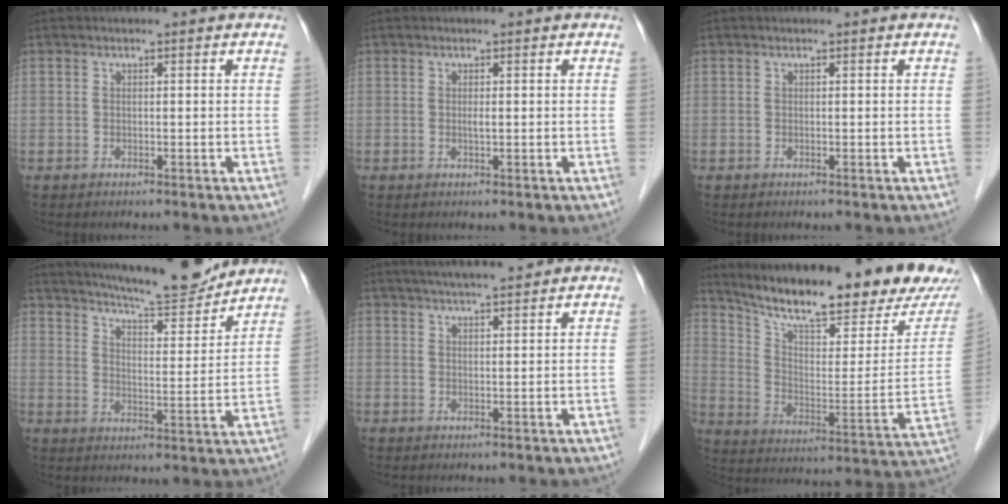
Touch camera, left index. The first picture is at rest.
{"total": 0.6, "force": [0.2, 0.1, 0.6], "torque": [-0.015, -0.002, 0.002]}
{"total": 0.0}
{"total": 15.1, "force": [14.0, 1.3, 5.5], "torque": [-0.092, -0.009, 0.204]}
{"total": 7.7, "force": [6.8, 0.6, 3.7], "torque": [-0.057, 0.025, 0.101]}
{"total": 23.6, "force": [20.4, 2.3, 11.6], "torque": [-0.193, -0.061, 0.292]}